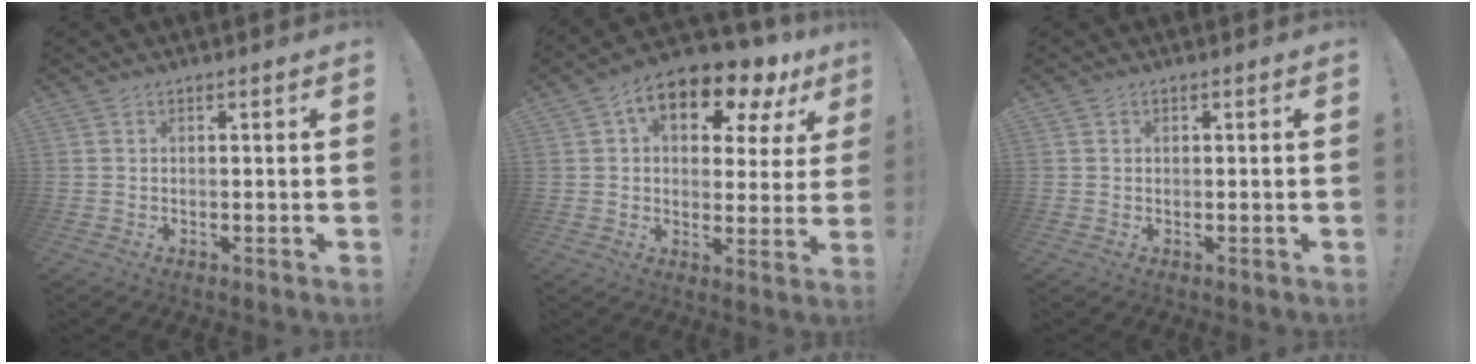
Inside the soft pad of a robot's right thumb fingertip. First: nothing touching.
{"total": 12.9, "force": [7.2, 6.9, 8.3], "torque": [-0.121, -0.042, 0.123]}
{"total": 0.6, "force": [0.4, 0.5, -0.1], "torque": [0.010, -0.002, 0.006]}